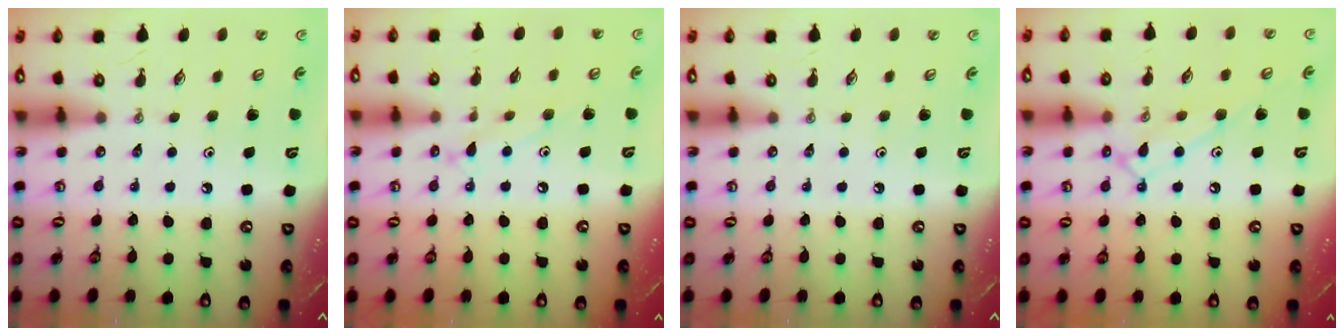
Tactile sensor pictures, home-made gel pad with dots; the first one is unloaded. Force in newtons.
{"total": 8.2, "press": 8.2, "slide": 0.5}
{"total": 0.0}
{"total": 12.1, "press": 12.0, "slide": 0.9}